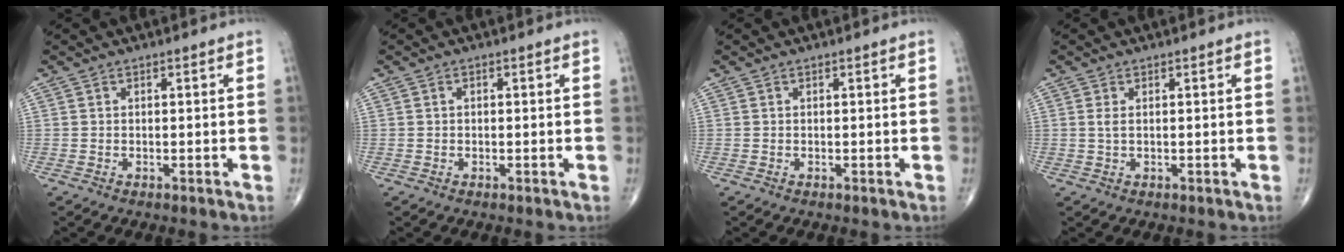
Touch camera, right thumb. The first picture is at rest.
{"total": 0.5, "force": [0.0, 0.3, 0.4], "torque": [-0.004, 0.002, -0.001]}
{"total": 0.0}
{"total": 0.7, "force": [0.1, 0.3, 0.6], "torque": [-0.018, 0.002, 0.004]}